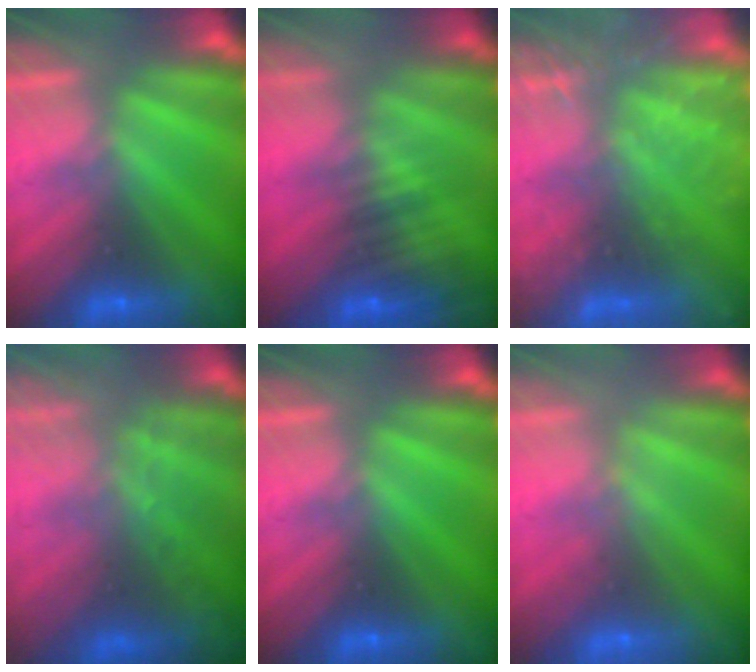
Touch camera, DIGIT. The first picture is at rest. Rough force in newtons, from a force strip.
{"total": 4.9}
{"total": 6.1}
{"total": 7.8}
{"total": 0.0}
{"total": 1.7}